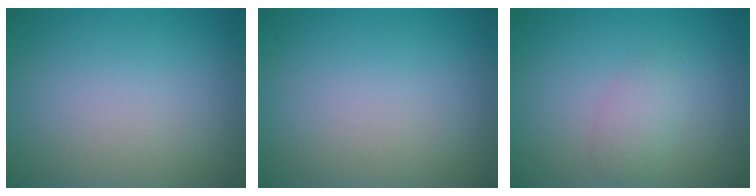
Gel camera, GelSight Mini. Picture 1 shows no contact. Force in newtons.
{"total": 0.0}
{"total": 1.8, "press": 1.8, "slide": 0.1}